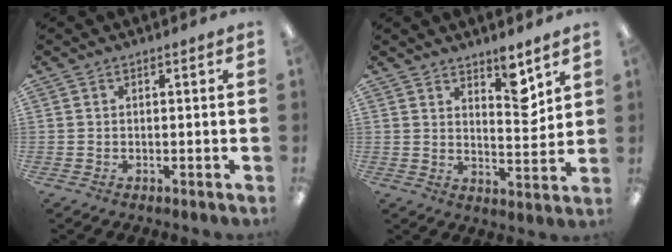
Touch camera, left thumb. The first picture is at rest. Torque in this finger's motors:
{"motor_torque": [1.19, 0.81, 0.79, -0.57, 0.05]}